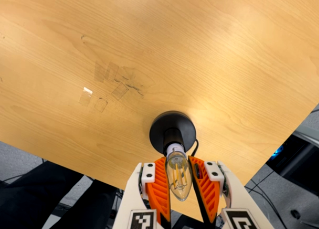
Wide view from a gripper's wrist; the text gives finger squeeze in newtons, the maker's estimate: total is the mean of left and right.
{"total": 13.4, "left": 12.7, "right": 14.0}